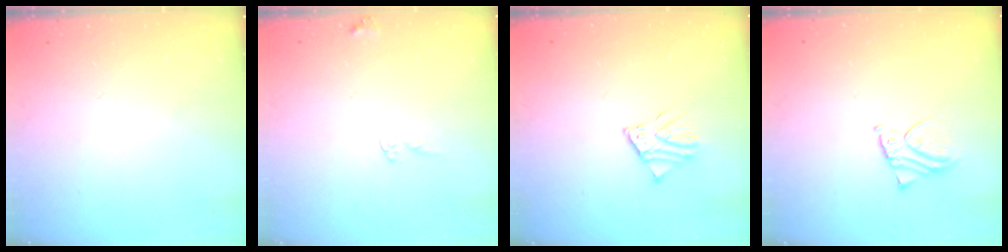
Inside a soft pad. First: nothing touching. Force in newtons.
{"total": 5.3, "press": 5.3, "slide": 0.3}
{"total": 2.9, "press": 2.9, "slide": 0.3}
{"total": 4.3, "press": 4.3, "slide": 0.3}